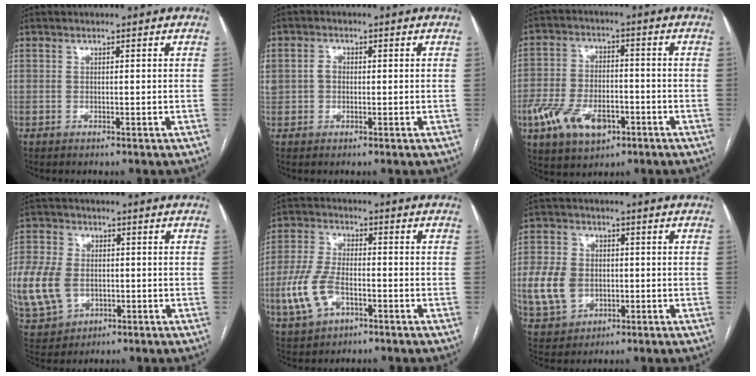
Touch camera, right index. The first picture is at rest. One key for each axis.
{"total": 3.3, "fx": 0.2, "fy": 2.7, "fz": 1.8, "tx": -0.047, "ty": 0.018, "tz": 0.007}
{"total": 12.1, "fx": -5.3, "fy": 6.7, "fz": 8.6, "tx": -0.169, "ty": 0.006, "tz": -0.087}
{"total": 29.1, "fx": -5.5, "fy": 24.1, "fz": 15.5, "tx": -0.488, "ty": 0.026, "tz": -0.074}
{"total": 9.6, "fx": -3.2, "fy": 5.2, "fz": 7.4, "tx": -0.178, "ty": 0.005, "tz": -0.057}
{"total": 13.8, "fx": -1.6, "fy": 11.2, "fz": 7.9, "tx": -0.206, "ty": 0.012, "tz": -0.011}